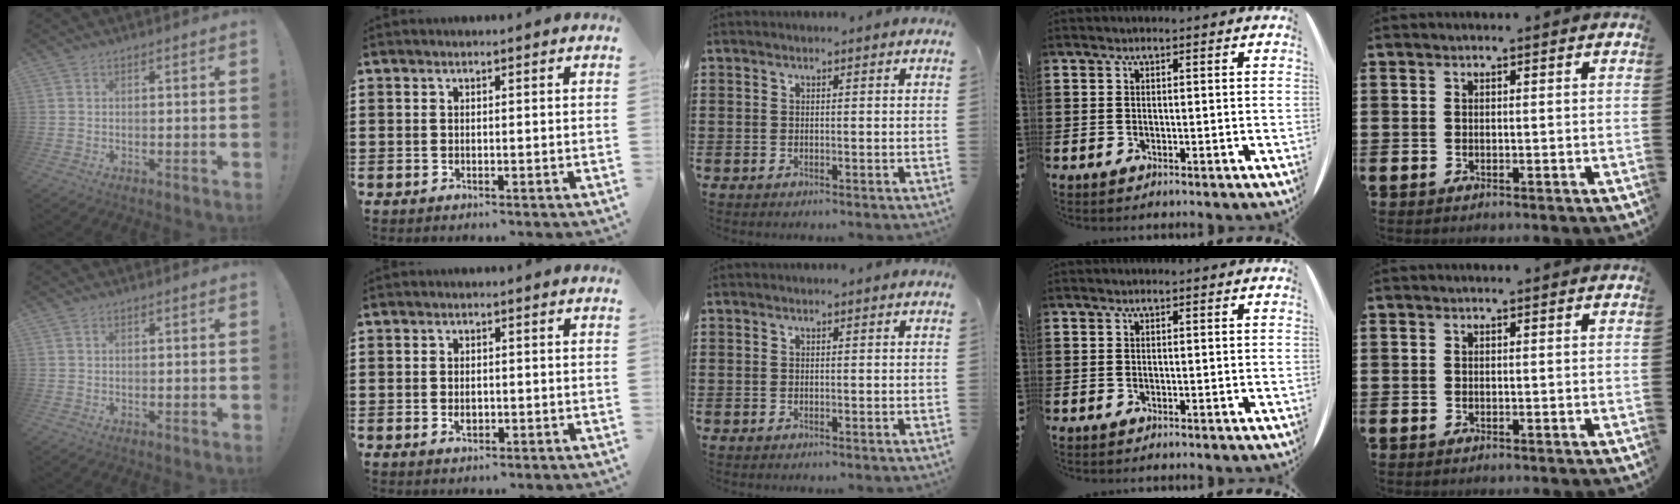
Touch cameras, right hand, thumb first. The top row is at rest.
{"thumb": {"total": 0.6, "force": [0.2, 0.5, 0.1], "torque": [-0.010, 0.005, 0.006]}, "index": {"total": 1.8, "force": [-0.2, 1.0, 1.5], "torque": [-0.029, 0.002, -0.004]}}